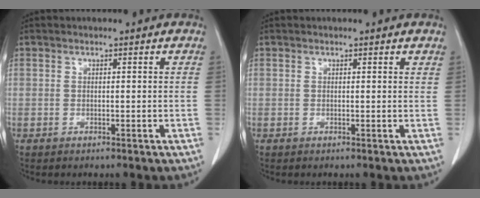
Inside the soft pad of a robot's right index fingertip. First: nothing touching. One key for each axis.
{"total": 0.6, "fx": 0.5, "fy": 0.2, "fz": 0.2, "tx": -0.004, "ty": 0.001, "tz": 0.004}